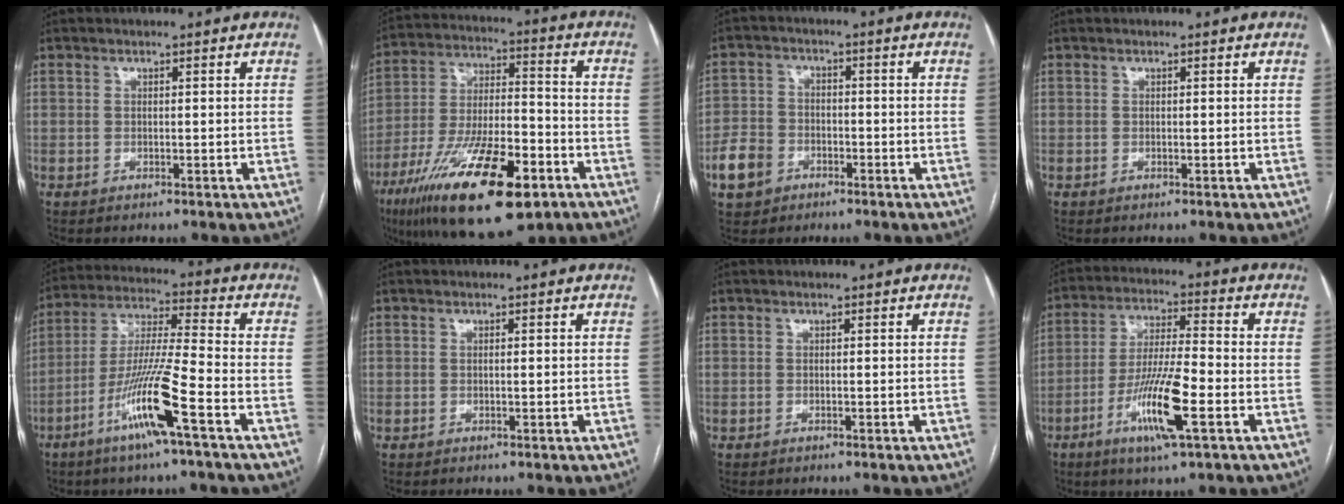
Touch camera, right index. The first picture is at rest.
{"total": 21.4, "force": [-11.8, 5.8, 16.8], "torque": [-0.312, -0.023, -0.199]}
{"total": 6.6, "force": [-3.3, 5.1, 2.4], "torque": [-0.067, 0.013, -0.055]}
{"total": 0.0}
{"total": 13.3, "force": [-6.4, -0.3, 11.7], "torque": [-0.236, -0.013, -0.124]}
{"total": 0.0}
{"total": 0.0}
{"total": 11.9, "force": [-4.6, 0.9, 11.0], "torque": [-0.212, -0.014, -0.085]}